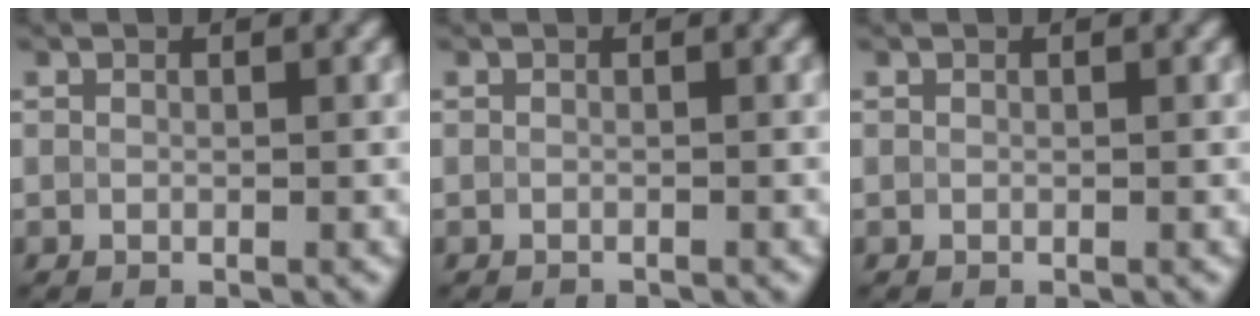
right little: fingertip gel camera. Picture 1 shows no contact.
{"total": 0.8, "force": [-0.8, 0.1, 0.1], "torque": [0.003, -0.004, -0.013]}
{"total": 0.0}